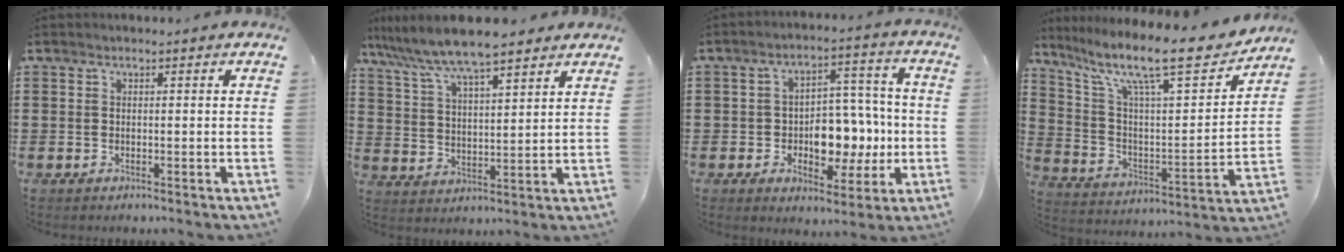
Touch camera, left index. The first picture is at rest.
{"total": 7.9, "force": [6.9, 0.8, 3.8], "torque": [-0.099, -0.026, 0.119]}
{"total": 8.2, "force": [-1.2, 5.8, 5.6], "torque": [-0.087, 0.011, -0.023]}
{"total": 13.6, "force": [10.3, 2.3, 8.6], "torque": [-0.180, -0.064, 0.165]}